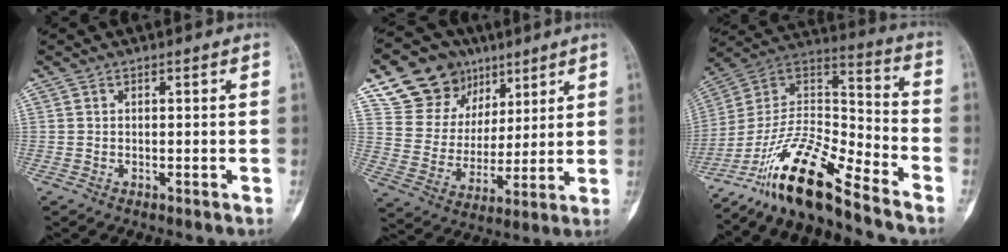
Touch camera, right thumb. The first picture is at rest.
{"total": 15.9, "force": [9.4, 11.9, 4.8], "torque": [-0.045, -0.028, 0.174]}
{"total": 17.0, "force": [-13.2, 3.4, 10.2], "torque": [-0.184, 0.094, -0.246]}